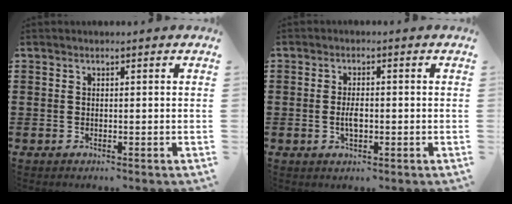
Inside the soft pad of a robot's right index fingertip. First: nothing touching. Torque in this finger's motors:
{"motor_torque": [-1.03, 1.11, 0.07, 0.01]}